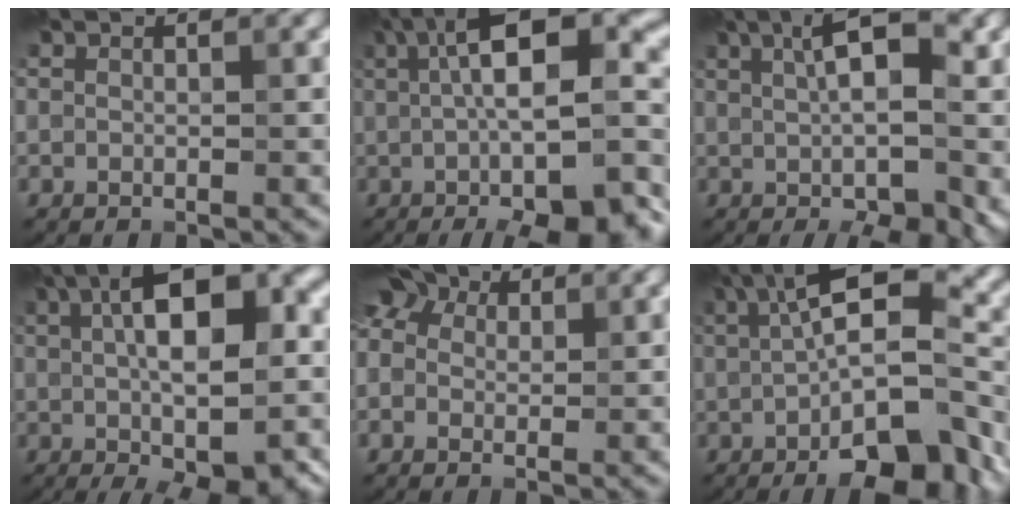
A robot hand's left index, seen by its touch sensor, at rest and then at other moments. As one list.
[{"total": 16.0, "force": [-1.9, 4.9, 15.1], "torque": [-0.191, 0.029, -0.013]}, {"total": 9.3, "force": [1.0, 3.0, 8.8], "torque": [-0.101, 0.016, 0.011]}, {"total": 12.8, "force": [0.5, 4.6, 12.0], "torque": [-0.154, 0.015, 0.008]}, {"total": 7.5, "force": [2.8, 5.5, 4.3], "torque": [-0.076, 0.045, 0.005]}, {"total": 13.7, "force": [-2.7, 4.2, 12.7], "torque": [-0.180, 0.012, -0.032]}]